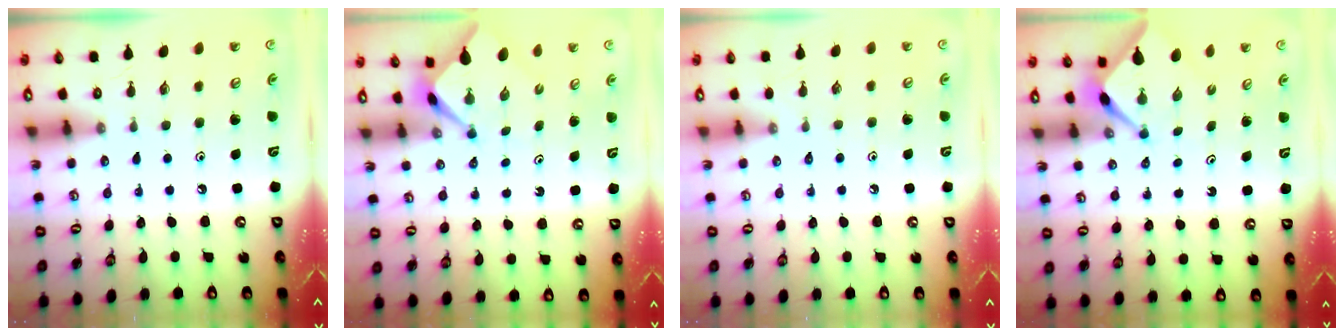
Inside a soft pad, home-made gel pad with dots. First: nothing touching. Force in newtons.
{"total": 2.2, "press": 2.2, "slide": 0.1}
{"total": 2.6, "press": 2.6, "slide": 0.4}
{"total": 2.5, "press": 2.5, "slide": 0.3}